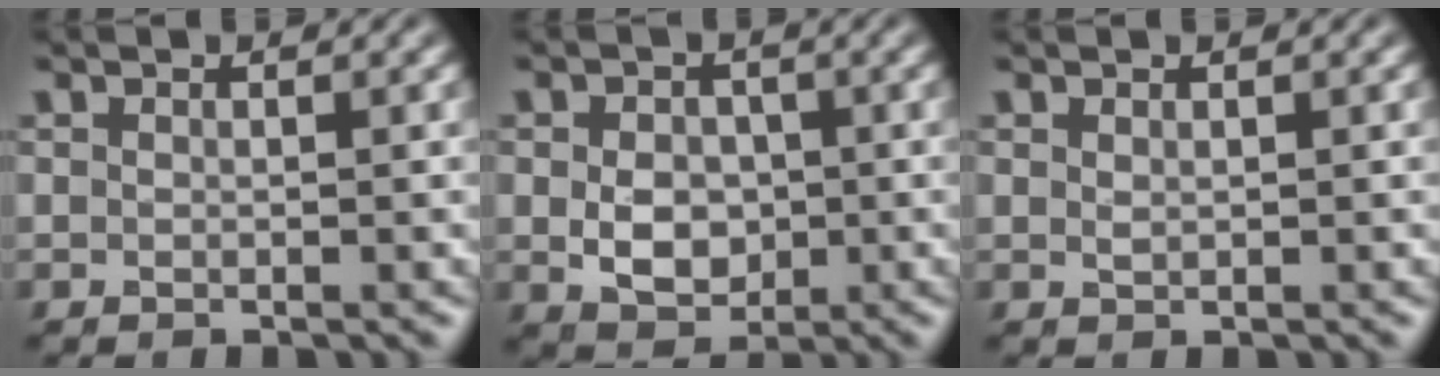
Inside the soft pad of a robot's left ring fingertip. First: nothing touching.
{"total": 3.9, "force": [-0.3, 3.0, 2.5], "torque": [-0.044, -0.005, -0.006]}
{"total": 0.5, "force": [0.3, 0.2, 0.3], "torque": [-0.009, -0.001, 0.008]}